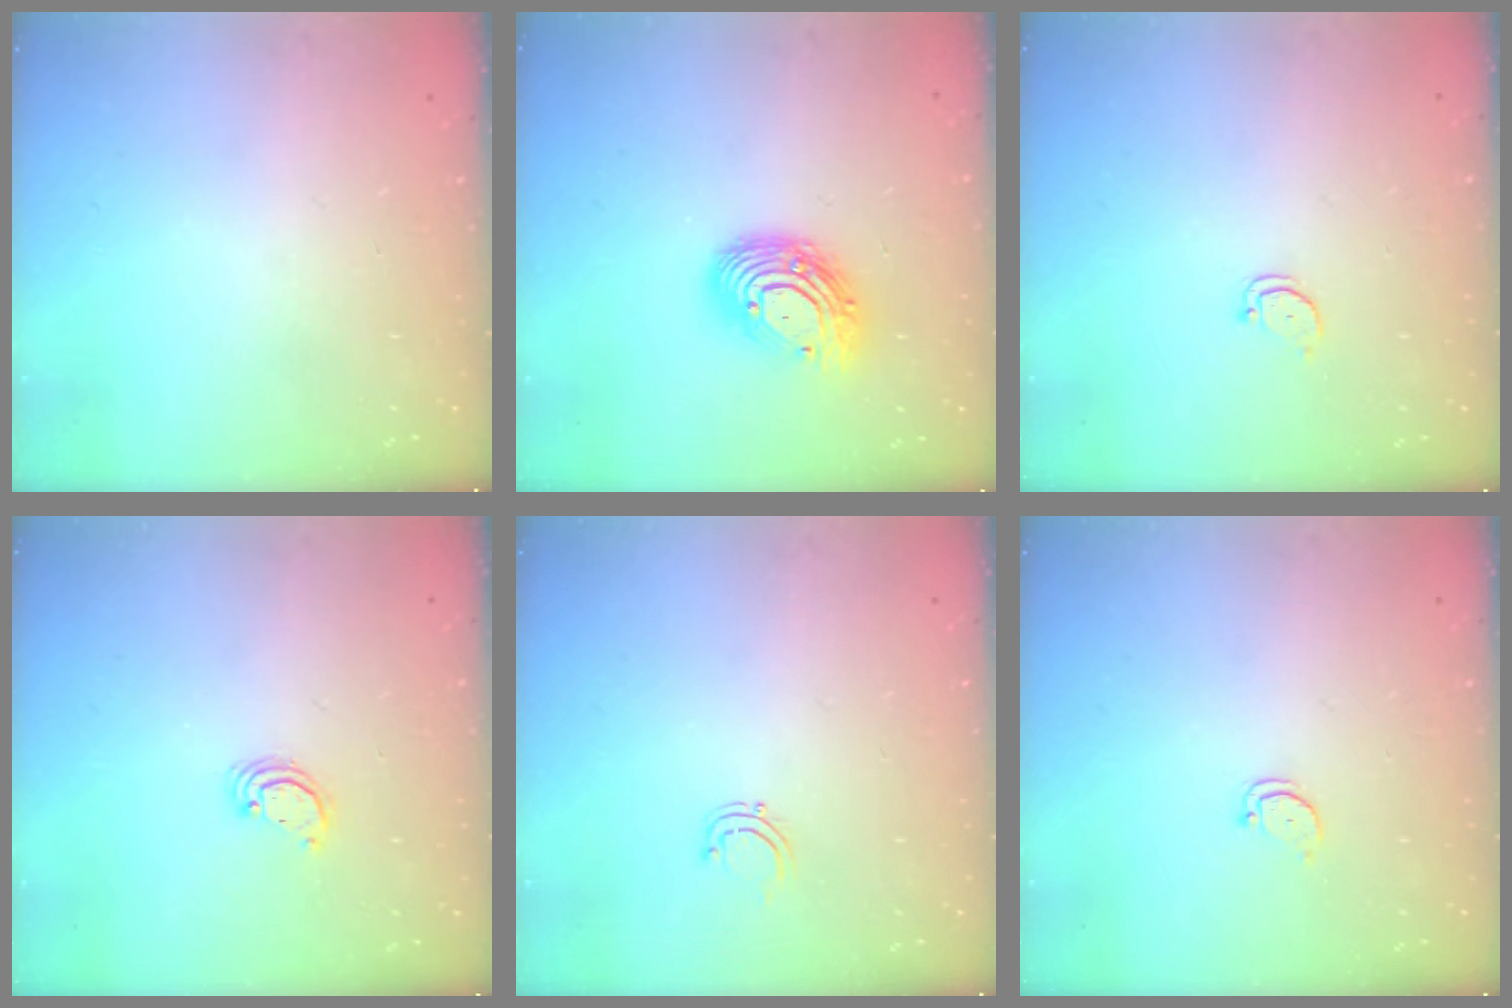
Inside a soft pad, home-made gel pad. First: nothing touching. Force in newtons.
{"total": 13.1, "press": 13.1, "slide": 1.1}
{"total": 2.2, "press": 2.2, "slide": 0.2}
{"total": 2.8, "press": 2.8, "slide": 0.2}
{"total": 3.3, "press": 3.3, "slide": 0.3}
{"total": 2.2, "press": 2.2, "slide": 0.2}